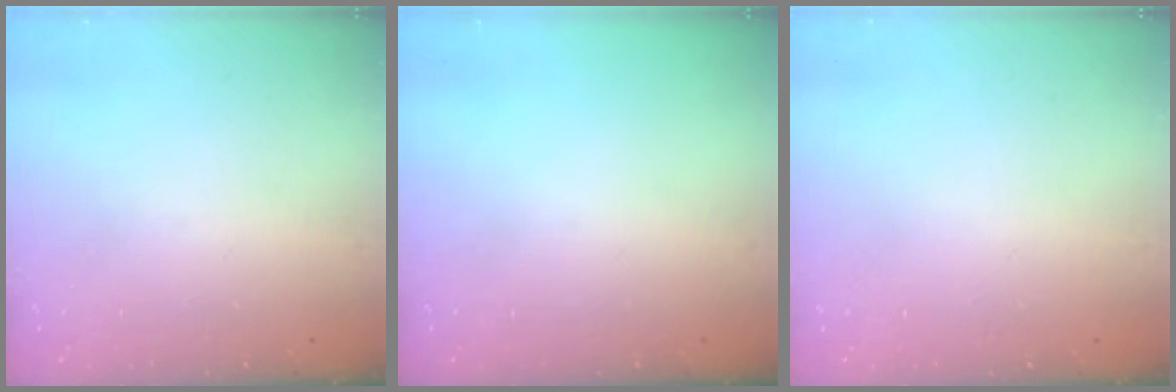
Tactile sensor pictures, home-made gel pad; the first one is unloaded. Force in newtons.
{"total": 0.0}
{"total": 2.6, "press": 2.6, "slide": 0.2}